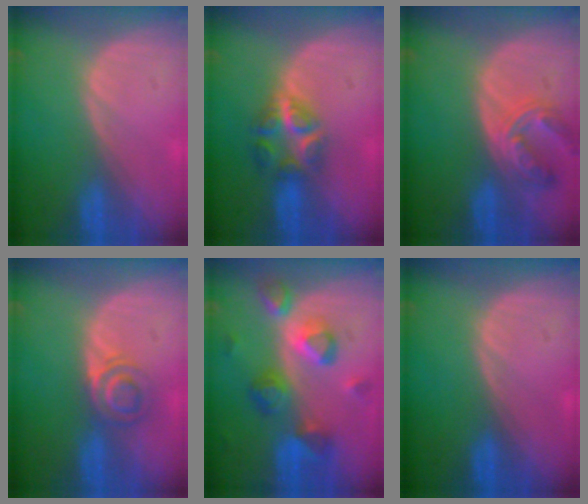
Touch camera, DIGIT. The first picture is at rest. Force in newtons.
{"total": 5.8, "press": 5.6, "slide": 1.5}
{"total": 6.9, "press": 6.3, "slide": 3.0}
{"total": 4.0, "press": 3.9, "slide": 0.8}
{"total": 9.3, "press": 8.2, "slide": 4.3}
{"total": 0.0}